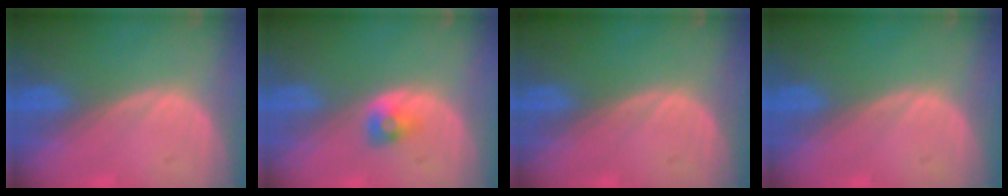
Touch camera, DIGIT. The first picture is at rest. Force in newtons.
{"total": 2.3, "press": 2.2, "slide": 0.5}
{"total": 0.0}
{"total": 0.0}